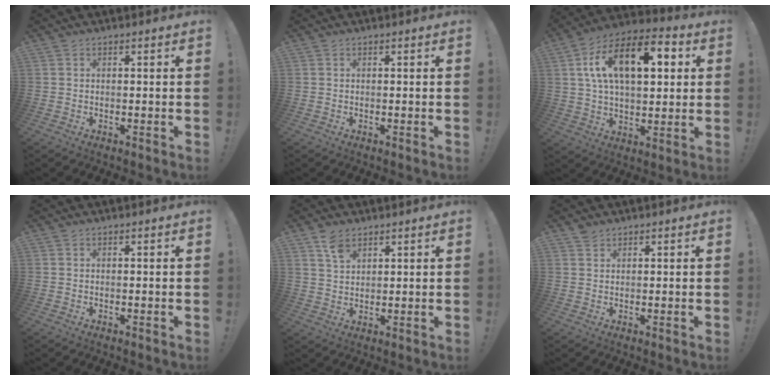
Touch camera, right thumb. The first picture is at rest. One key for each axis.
{"total": 0.0}
{"total": 18.6, "fx": 5.5, "fy": 9.8, "fz": 14.8, "tx": -0.259, "ty": -0.002, "tz": 0.089}
{"total": 0.0}
{"total": 5.1, "fx": 3.4, "fy": 2.6, "fz": 2.6, "tx": -0.044, "ty": -0.017, "tz": 0.062}
{"total": 1.9, "fx": 1.7, "fy": 0.8, "fz": 0.4, "tx": -0.001, "ty": -0.007, "tz": 0.032}